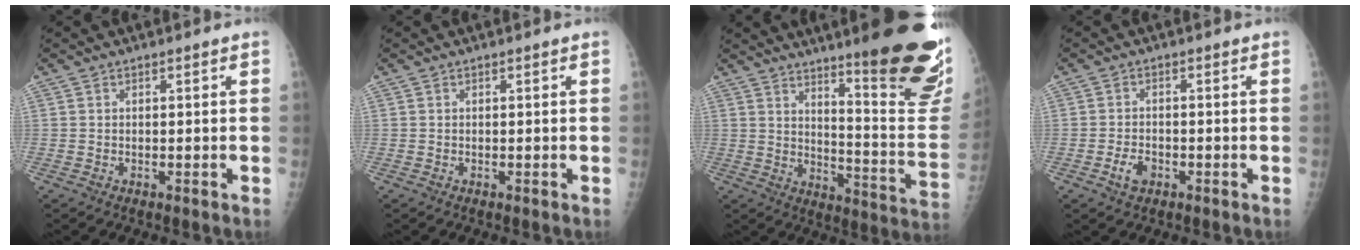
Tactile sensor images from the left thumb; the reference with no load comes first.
{"total": 0.0}
{"total": 24.9, "force": [16.0, 3.9, 18.7], "torque": [-0.214, -0.102, 0.218]}
{"total": 3.1, "force": [-1.4, 2.1, 1.9], "torque": [-0.030, 0.005, -0.024]}